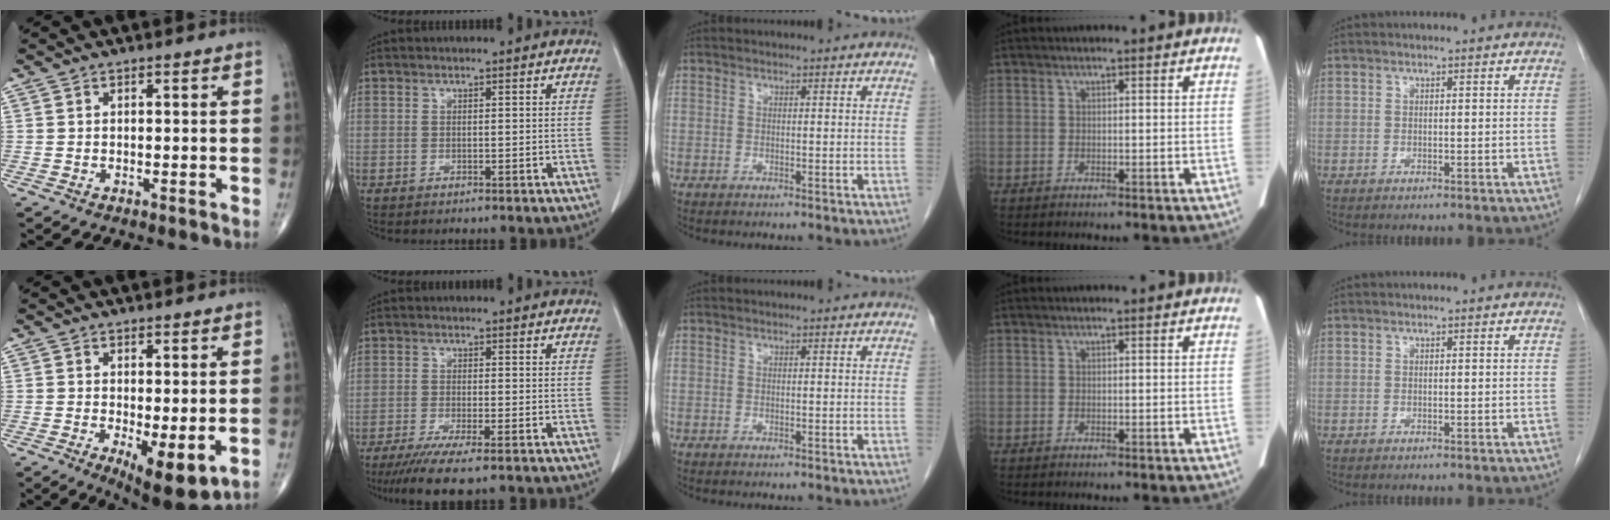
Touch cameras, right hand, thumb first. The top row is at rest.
{"thumb": {"total": 8.2, "force": [-1.6, 2.8, 7.5], "torque": [-0.111, -0.025, -0.016]}, "index": {"total": 8.1, "force": [-5.8, 0.6, 5.6], "torque": [-0.088, -0.019, -0.090]}}